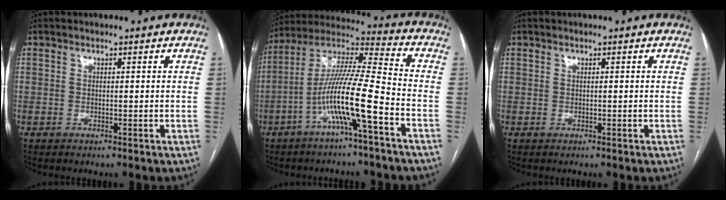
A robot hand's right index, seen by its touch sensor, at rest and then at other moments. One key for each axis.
{"total": 13.6, "fx": -5.4, "fy": 0.0, "fz": 12.5, "tx": -0.239, "ty": 0.014, "tz": -0.105}
{"total": 0.0}